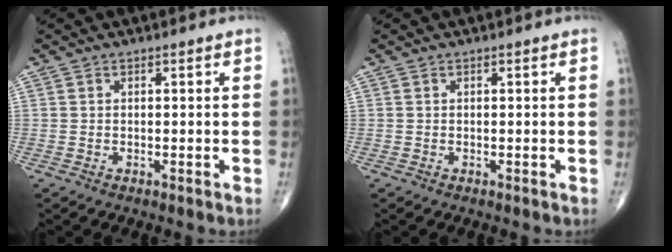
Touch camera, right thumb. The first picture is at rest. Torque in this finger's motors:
{"motor_torque": [0.00, 0.00, 0.02, 0.02, 0.00]}